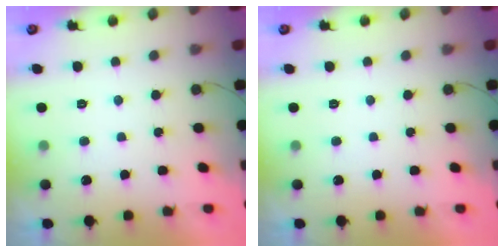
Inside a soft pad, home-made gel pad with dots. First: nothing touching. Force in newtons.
{"total": 0.0}